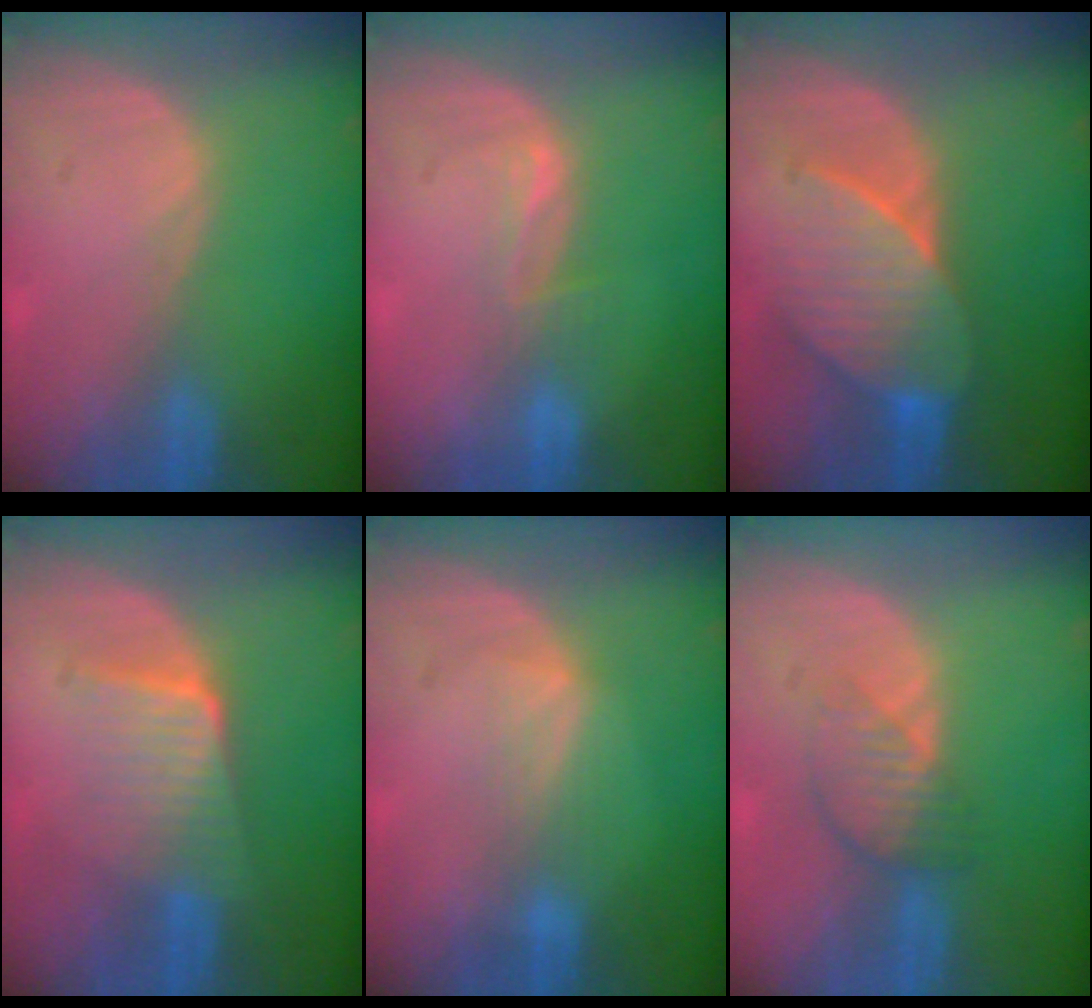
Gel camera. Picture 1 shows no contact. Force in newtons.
{"total": 2.6, "press": 2.0, "slide": 1.6}
{"total": 7.5, "press": 7.4, "slide": 0.5}
{"total": 6.7, "press": 6.0, "slide": 3.1}
{"total": 2.7, "press": 2.7, "slide": 0.4}
{"total": 3.9, "press": 3.7, "slide": 1.4}